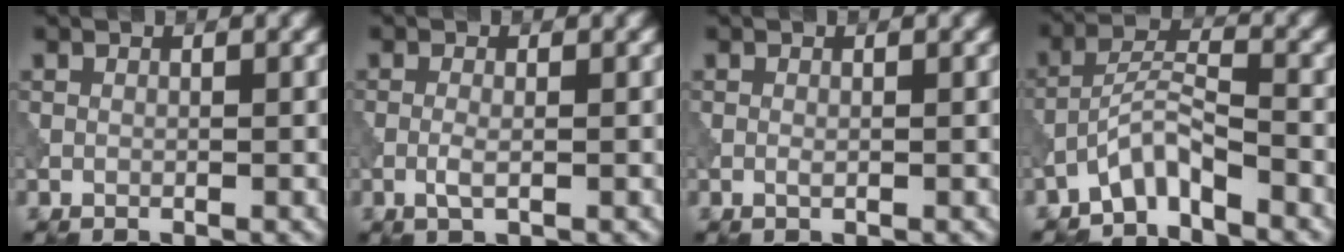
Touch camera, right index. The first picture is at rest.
{"total": 1.4, "force": [-0.4, 0.4, 1.3], "torque": [-0.029, -0.002, -0.012]}
{"total": 0.5, "force": [-0.1, 0.2, 0.5], "torque": [-0.012, -0.002, -0.002]}
{"total": 3.6, "force": [-3.0, 0.7, 1.9], "torque": [-0.036, 0.015, -0.065]}